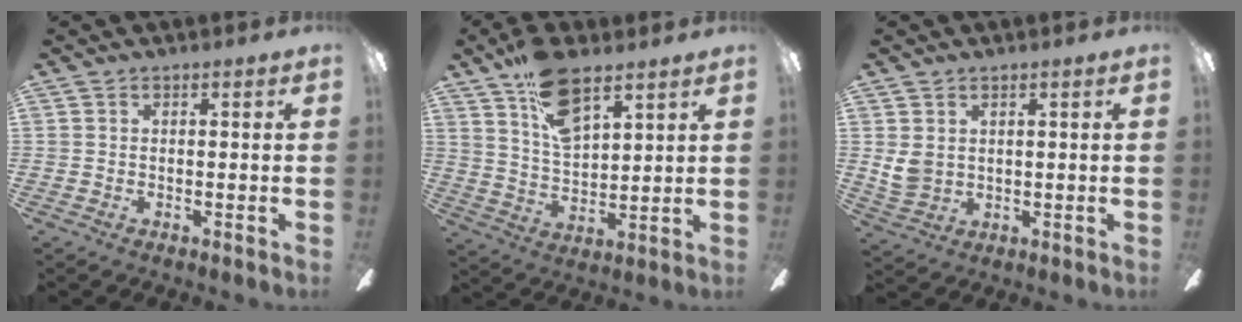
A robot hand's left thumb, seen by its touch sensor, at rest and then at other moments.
{"total": 13.0, "force": [8.9, 5.5, 7.6], "torque": [-0.129, -0.042, 0.160]}
{"total": 4.9, "force": [2.1, 3.8, 2.3], "torque": [-0.048, -0.001, 0.041]}